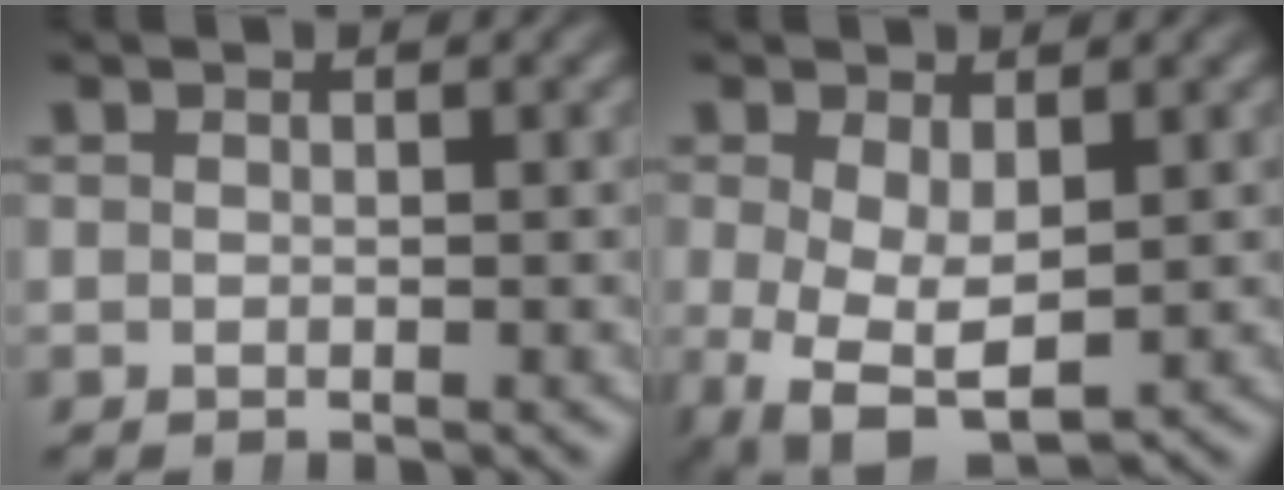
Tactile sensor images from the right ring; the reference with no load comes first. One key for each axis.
{"total": 6.3, "fx": -2.7, "fy": 4.0, "fz": 4.1, "tx": -0.095, "ty": -0.057, "tz": -0.016}